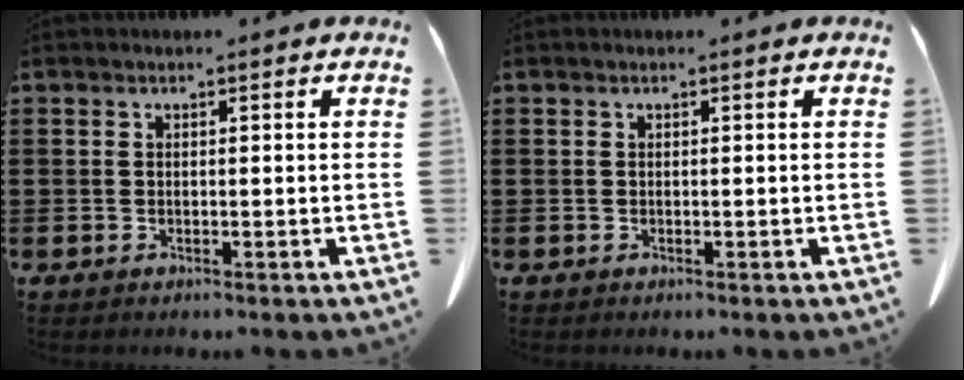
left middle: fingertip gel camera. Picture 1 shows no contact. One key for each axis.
{"total": 0.0}